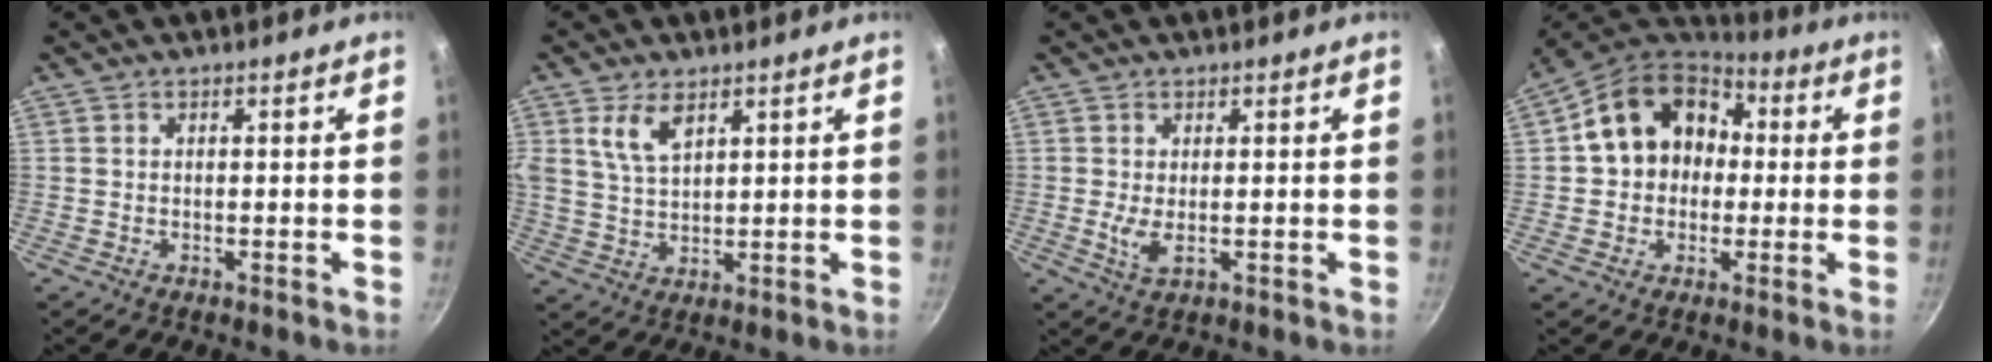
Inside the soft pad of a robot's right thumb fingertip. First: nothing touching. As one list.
[{"total": 6.5, "force": [3.3, 3.5, 4.4], "torque": [-0.078, -0.018, 0.068]}, {"total": 3.0, "force": [0.0, 1.2, 2.7], "torque": [-0.054, -0.009, 0.007]}, {"total": 15.9, "force": [1.9, 13.0, 9.0], "torque": [-0.116, 0.037, 0.021]}]